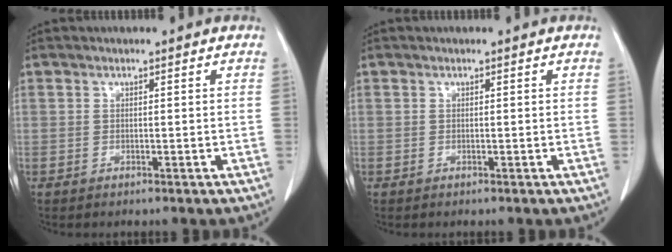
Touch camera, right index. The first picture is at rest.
{"total": 0.0}